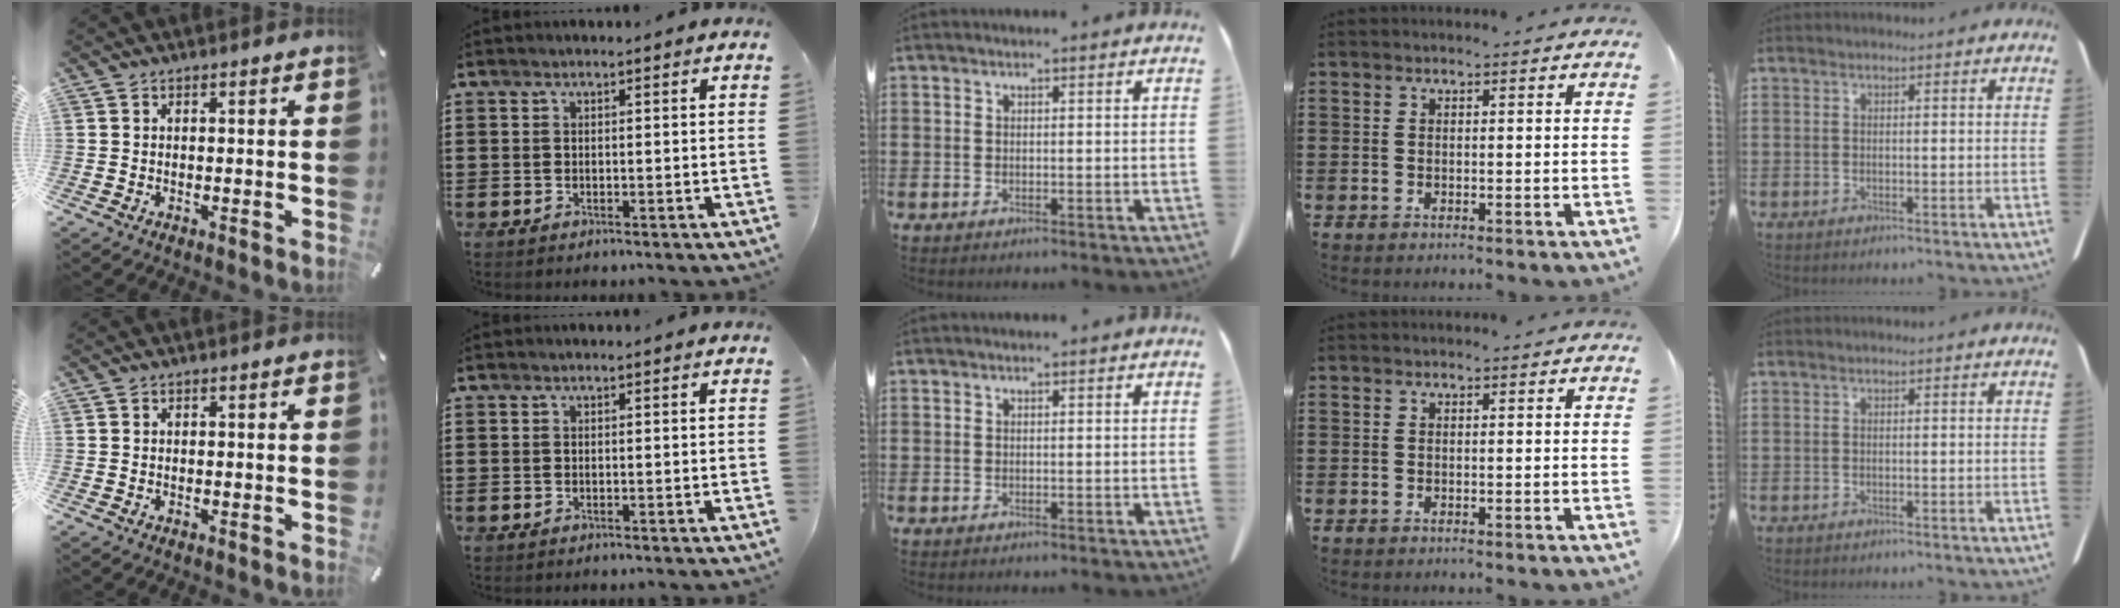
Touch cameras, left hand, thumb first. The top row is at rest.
{}